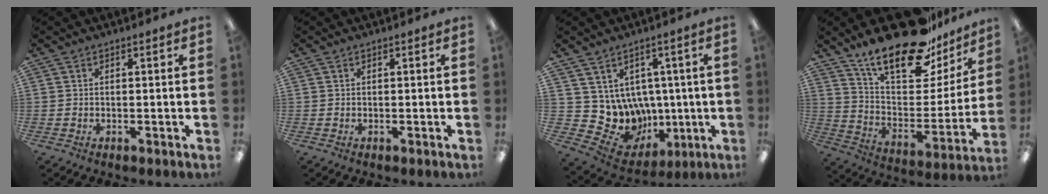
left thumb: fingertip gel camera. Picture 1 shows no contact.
{"total": 0.0}
{"total": 8.5, "force": [3.3, 7.6, 1.7], "torque": [-0.069, -0.041, 0.080]}
{"total": 23.5, "force": [18.4, 8.4, 12.0], "torque": [-0.179, -0.126, 0.314]}